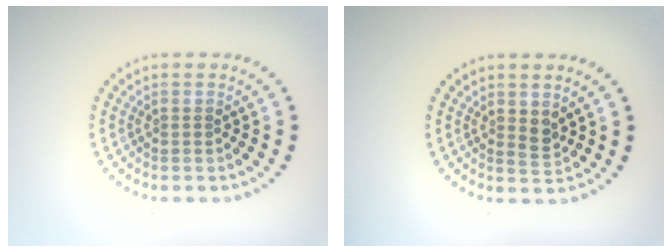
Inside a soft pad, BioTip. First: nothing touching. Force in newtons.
{"total": 1.2, "press": 1.0, "slide": 0.5}